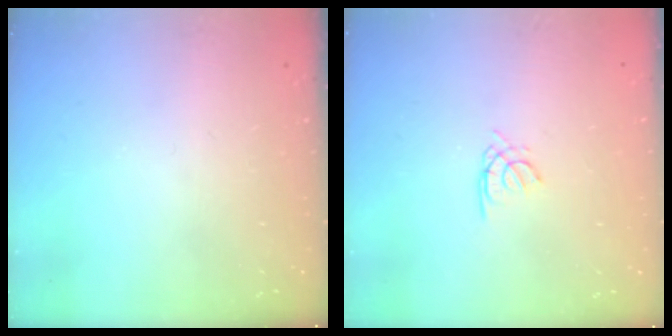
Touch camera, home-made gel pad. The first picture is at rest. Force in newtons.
{"total": 1.5, "press": 1.4, "slide": 0.4}